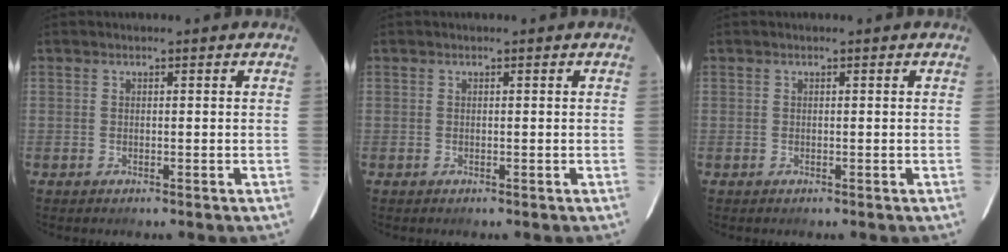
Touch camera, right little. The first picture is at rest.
{"total": 0.0}
{"total": 0.0}